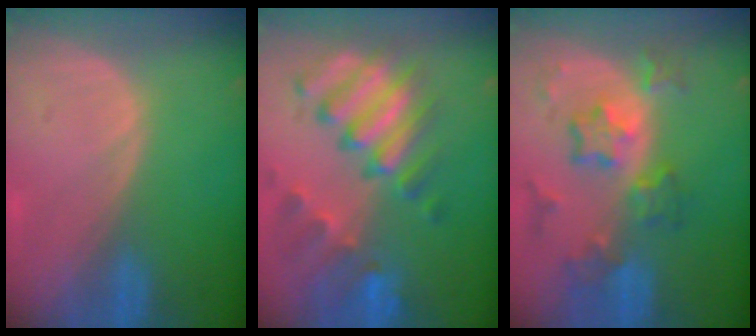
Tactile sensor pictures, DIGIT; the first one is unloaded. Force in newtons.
{"total": 11.1, "press": 9.5, "slide": 5.7}
{"total": 8.4, "press": 7.5, "slide": 4.0}